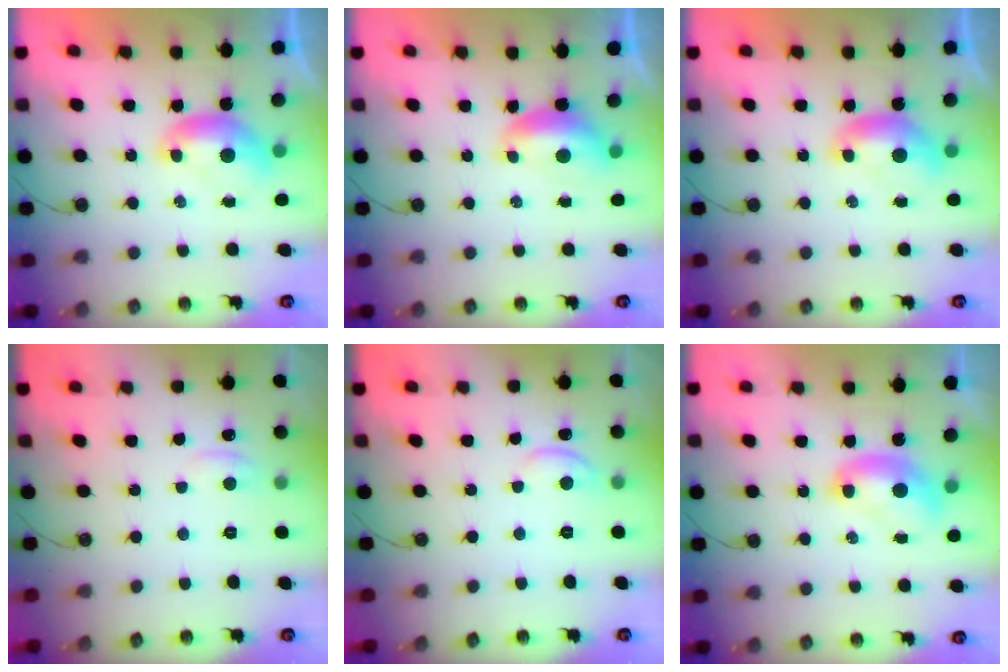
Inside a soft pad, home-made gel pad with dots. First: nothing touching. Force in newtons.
{"total": 1.0, "press": 0.8, "slide": 0.6}
{"total": 0.0}
{"total": 1.5, "press": 1.4, "slide": 0.5}
{"total": 0.9, "press": 0.6, "slide": 0.6}
{"total": 2.0, "press": 2.0, "slide": 0.2}